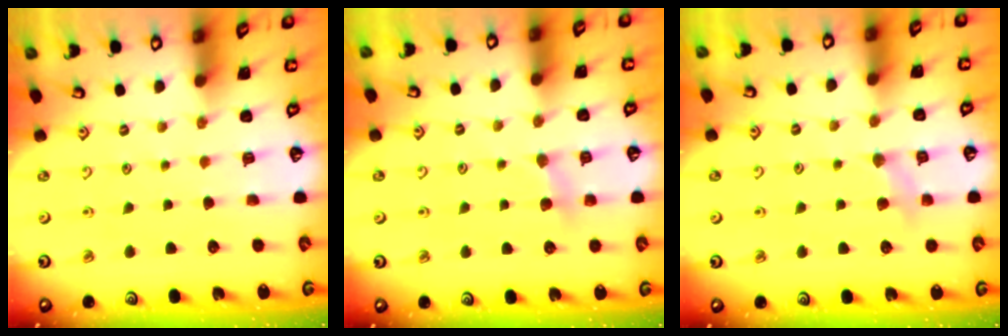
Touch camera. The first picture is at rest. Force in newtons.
{"total": 3.3, "press": 3.3, "slide": 0.4}
{"total": 3.8, "press": 3.8, "slide": 0.7}